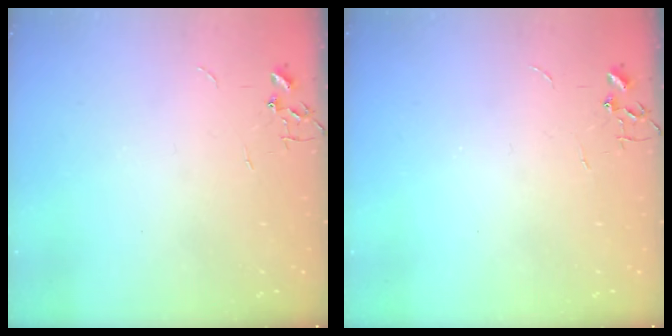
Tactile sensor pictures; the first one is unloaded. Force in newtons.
{"total": 0.0}